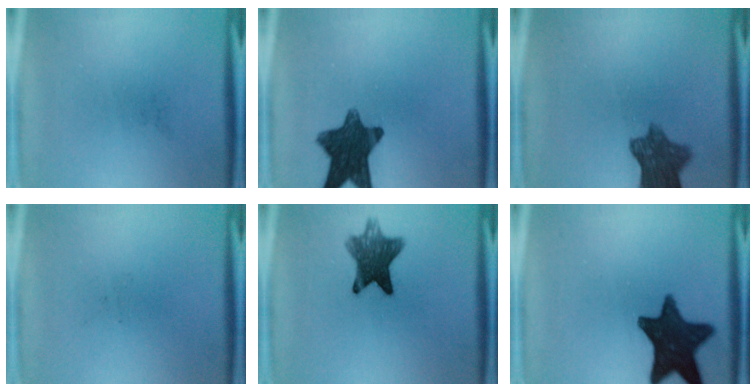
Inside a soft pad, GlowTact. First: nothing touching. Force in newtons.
{"total": 11.8}
{"total": 8.6}
{"total": 0.0}
{"total": 8.9}
{"total": 14.2}